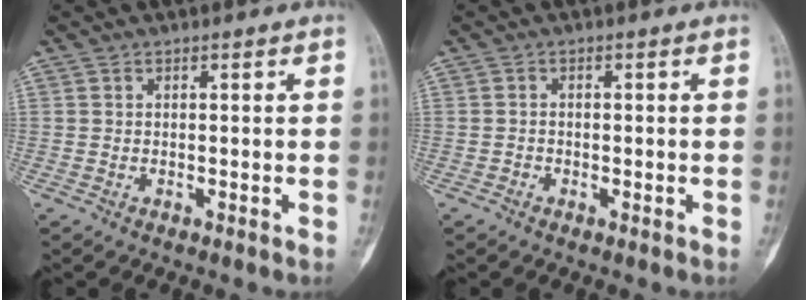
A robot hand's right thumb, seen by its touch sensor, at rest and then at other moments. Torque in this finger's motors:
{"motor_torque": [0.50, -0.12, -0.32, 0.11, 0.04]}